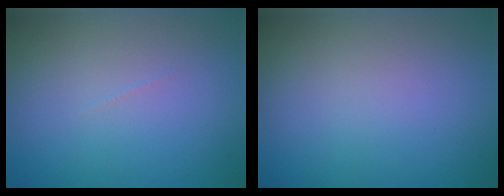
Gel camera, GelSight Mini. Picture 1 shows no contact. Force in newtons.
{"total": 0.0}